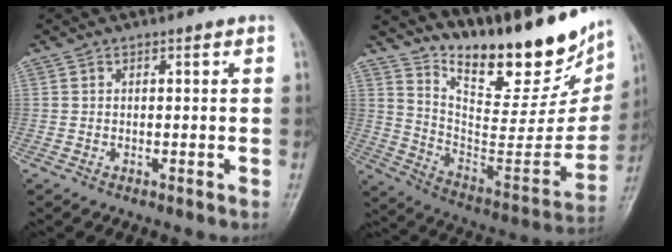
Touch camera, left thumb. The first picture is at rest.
{"total": 26.2, "force": [19.6, 8.7, 14.9], "torque": [-0.194, -0.111, 0.307]}